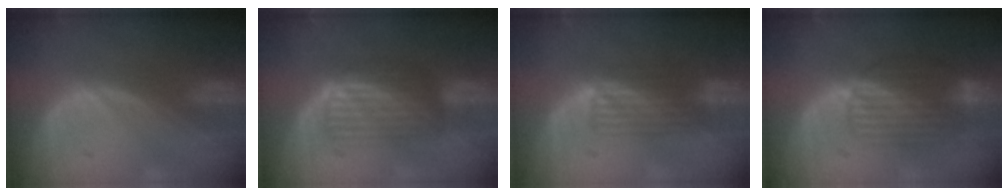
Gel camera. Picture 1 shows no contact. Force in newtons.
{"total": 5.8, "press": 5.6, "slide": 1.7}
{"total": 4.0, "press": 3.8, "slide": 1.1}
{"total": 8.5, "press": 7.3, "slide": 4.3}